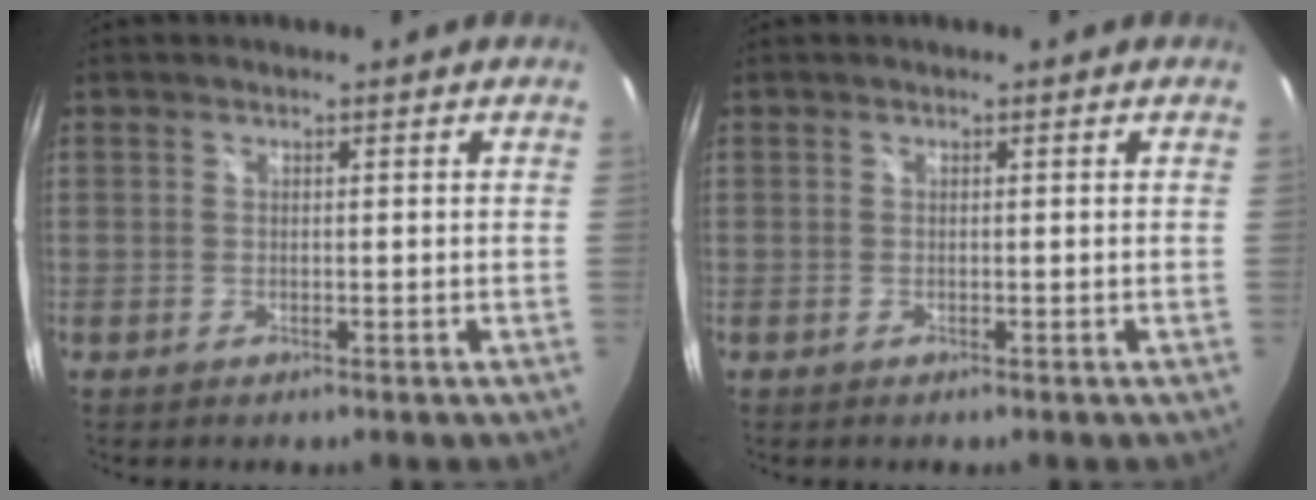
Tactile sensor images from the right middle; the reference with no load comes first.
{"total": 0.0}